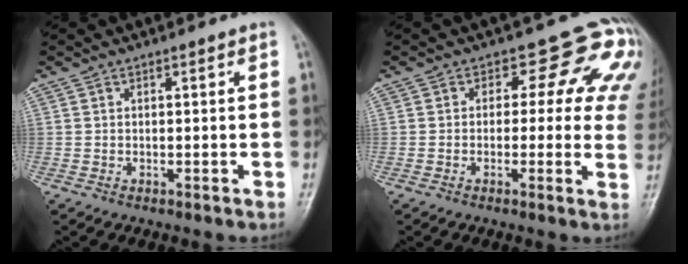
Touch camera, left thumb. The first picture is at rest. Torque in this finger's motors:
{"motor_torque": [0.06, 0.79, 0.06, -0.17, 0.00]}